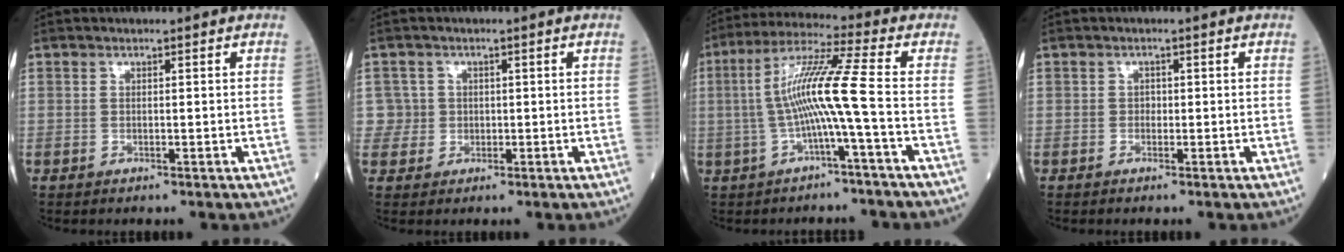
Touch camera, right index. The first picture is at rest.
{"total": 2.7, "force": [0.3, 2.7, -0.5], "torque": [0.023, 0.008, 0.004]}
{"total": 10.0, "force": [-1.3, -1.4, 9.8], "torque": [-0.193, 0.023, -0.024]}
{"total": 0.7, "force": [-0.1, 0.6, 0.3], "torque": [-0.004, 0.003, -0.003]}